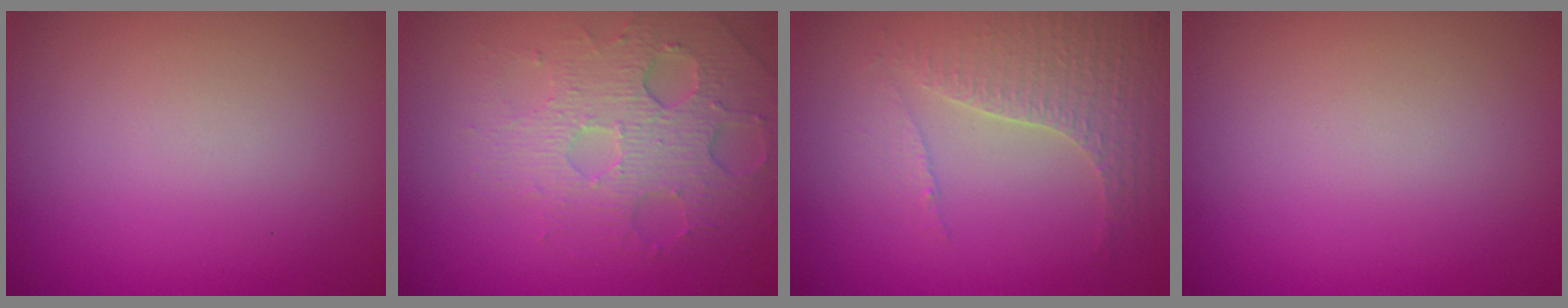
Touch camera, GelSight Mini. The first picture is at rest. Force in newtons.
{"total": 4.5, "press": 3.8, "slide": 2.3}
{"total": 4.2, "press": 3.0, "slide": 2.8}
{"total": 0.0}